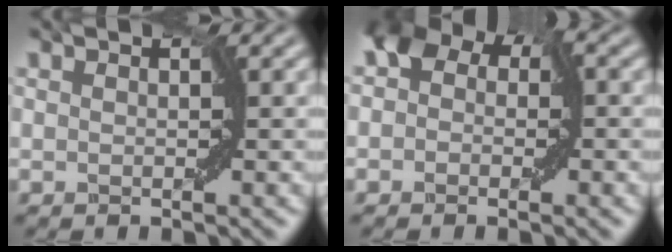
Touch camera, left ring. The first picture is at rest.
{"total": 3.9, "force": [0.5, 2.9, 2.6], "torque": [-0.027, 0.019, -0.007]}